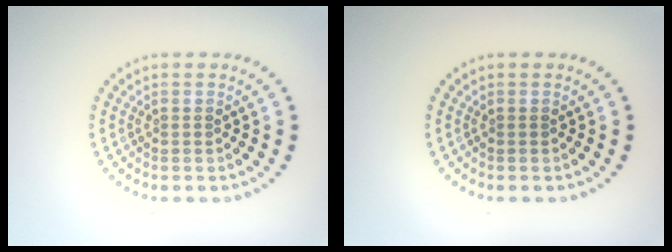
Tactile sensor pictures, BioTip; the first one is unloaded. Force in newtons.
{"total": 0.0}